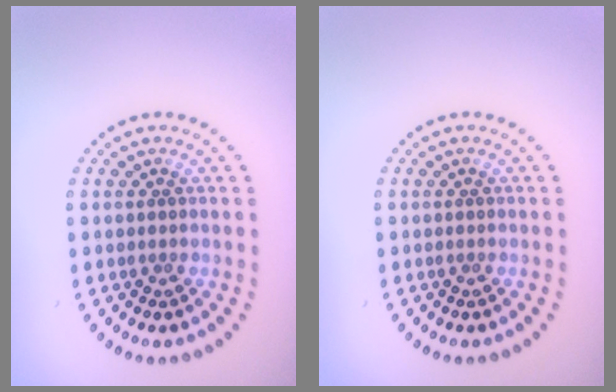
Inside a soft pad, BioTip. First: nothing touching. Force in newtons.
{"total": 0.0}